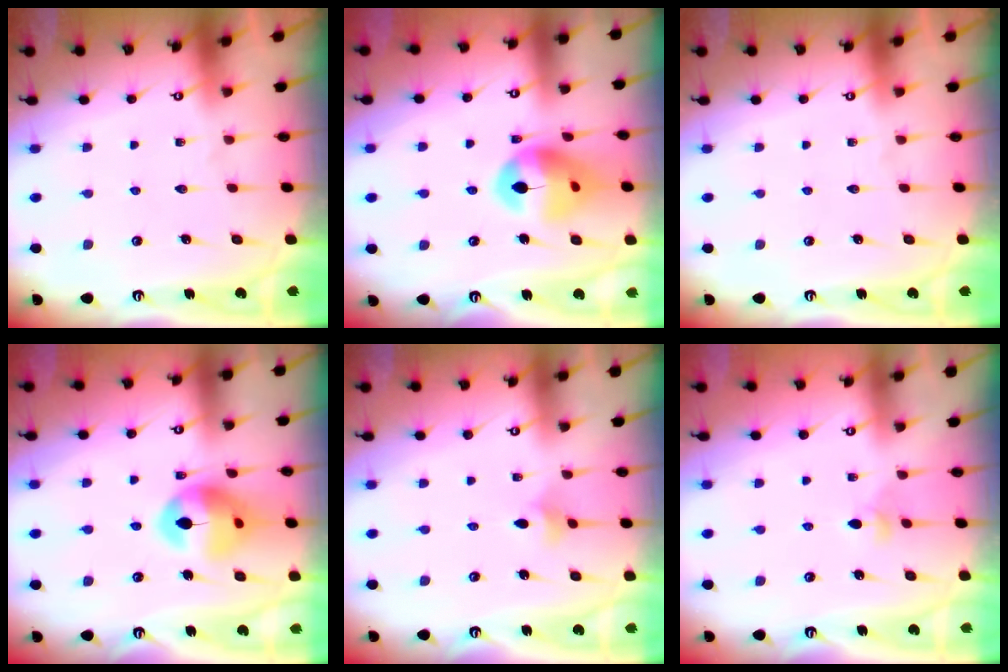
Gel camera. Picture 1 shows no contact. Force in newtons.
{"total": 13.9, "press": 13.9, "slide": 1.3}
{"total": 0.0}
{"total": 13.8, "press": 13.7, "slide": 1.6}
{"total": 3.4, "press": 3.3, "slide": 0.8}
{"total": 3.3, "press": 3.2, "slide": 0.9}